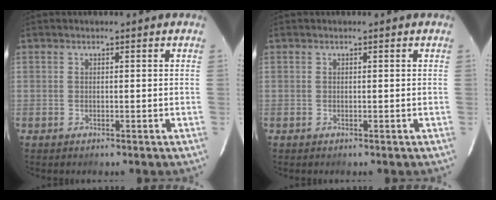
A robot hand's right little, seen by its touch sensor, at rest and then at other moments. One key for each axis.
{"total": 0.0}